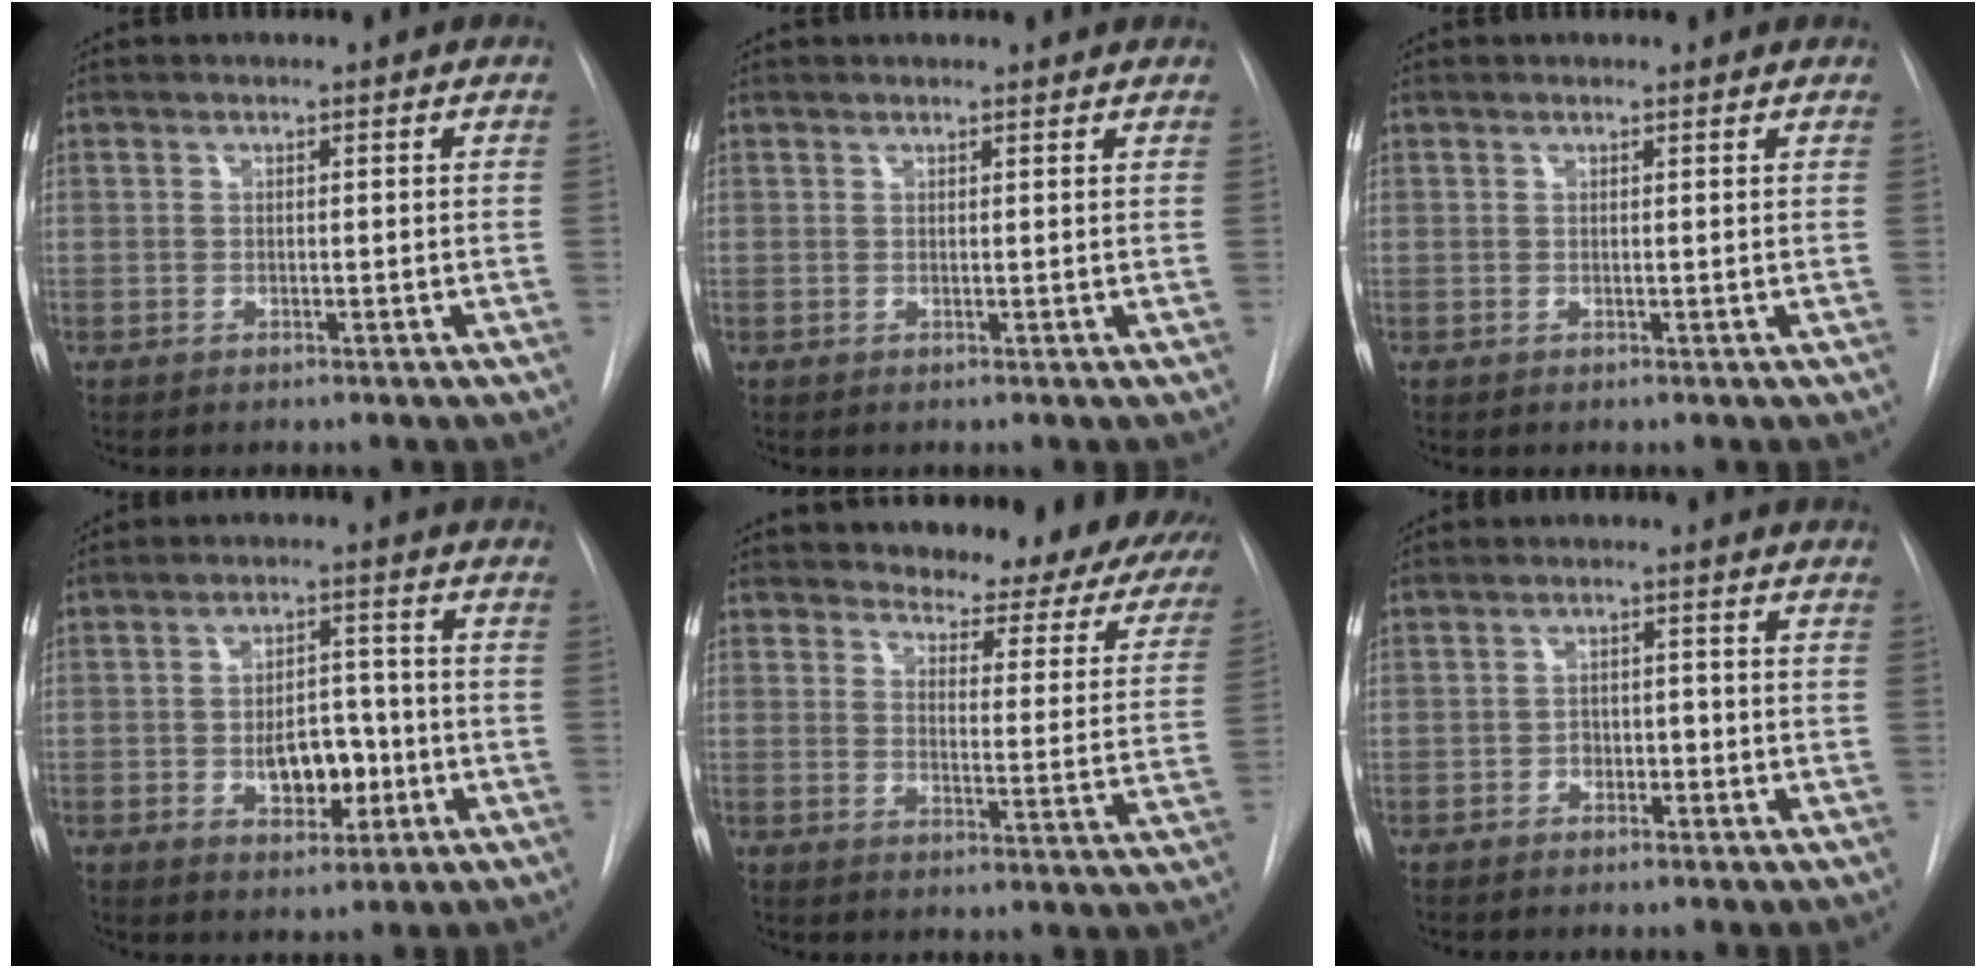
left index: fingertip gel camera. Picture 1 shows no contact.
{"total": 5.4, "force": [5.1, 1.0, 1.6], "torque": [-0.021, 0.026, 0.054]}
{"total": 2.4, "force": [2.2, 0.5, 0.6], "torque": [-0.013, 0.017, 0.020]}
{"total": 7.0, "force": [-1.8, 4.1, 5.4], "torque": [-0.080, 0.011, -0.021]}
{"total": 21.5, "force": [19.4, 6.0, 7.0], "torque": [-0.077, -0.070, 0.213]}
{"total": 2.1, "force": [-0.9, 1.5, 1.2], "torque": [-0.009, 0.008, -0.015]}